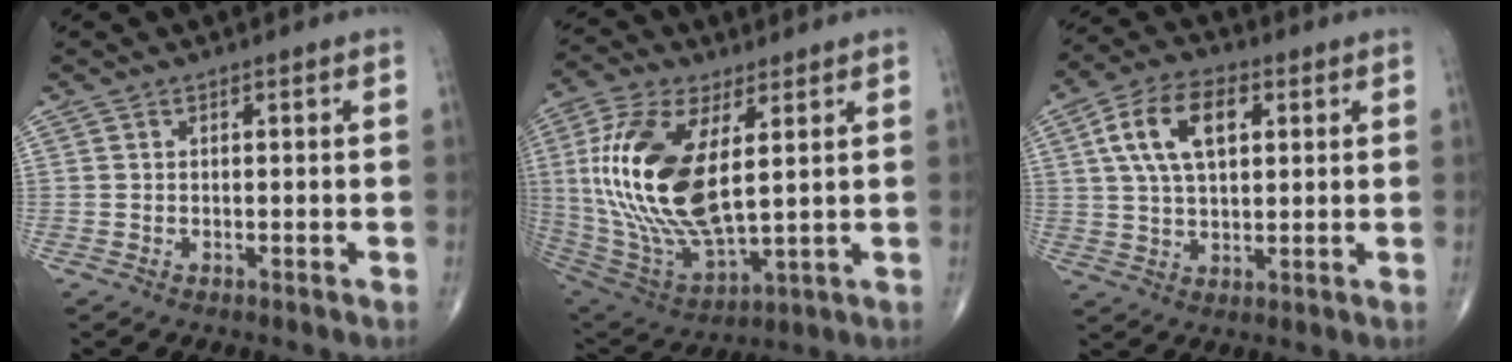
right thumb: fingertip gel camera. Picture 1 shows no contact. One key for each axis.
{"total": 22.0, "fx": 4.0, "fy": 10.0, "fz": 19.2, "tx": -0.403, "ty": -0.025, "tz": 0.083}
{"total": 12.0, "fx": 3.5, "fy": 6.7, "fz": 9.4, "tx": -0.166, "ty": 0.009, "tz": 0.062}